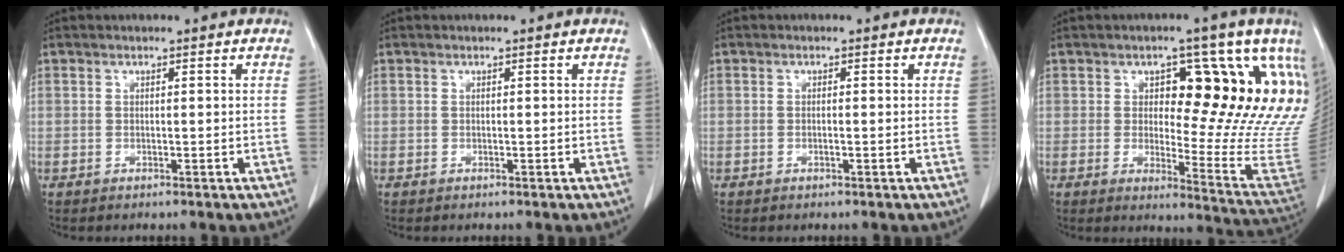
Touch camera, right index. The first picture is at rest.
{"total": 0.0}
{"total": 0.5, "force": [-0.2, 0.0, 0.5], "torque": [-0.013, 0.000, -0.002]}
{"total": 18.1, "force": [6.7, 5.8, 15.7], "torque": [-0.194, 0.006, 0.093]}